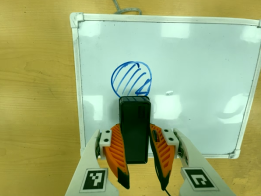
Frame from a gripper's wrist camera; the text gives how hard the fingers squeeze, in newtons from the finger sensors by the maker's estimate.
{"total": 7.0, "left": 5.4, "right": 8.6}